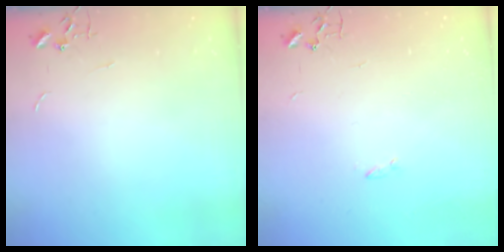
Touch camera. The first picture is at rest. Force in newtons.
{"total": 1.2, "press": 1.1, "slide": 0.3}